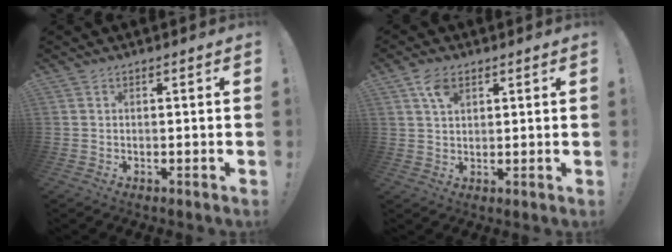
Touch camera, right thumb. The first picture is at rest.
{"total": 5.2, "force": [2.6, 3.1, 3.2], "torque": [-0.052, -0.006, 0.047]}